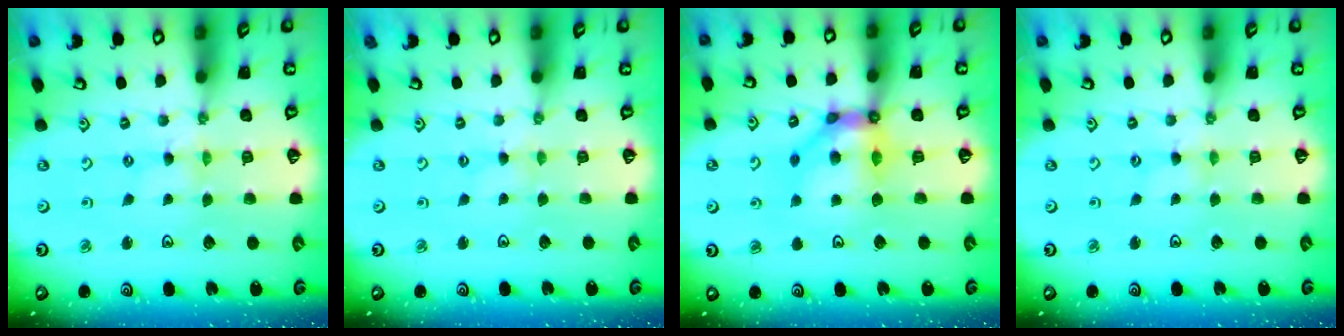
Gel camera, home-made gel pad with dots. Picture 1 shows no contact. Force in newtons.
{"total": 1.3, "press": 1.3, "slide": 0.3}
{"total": 11.5, "press": 11.4, "slide": 1.6}
{"total": 0.9, "press": 0.8, "slide": 0.2}